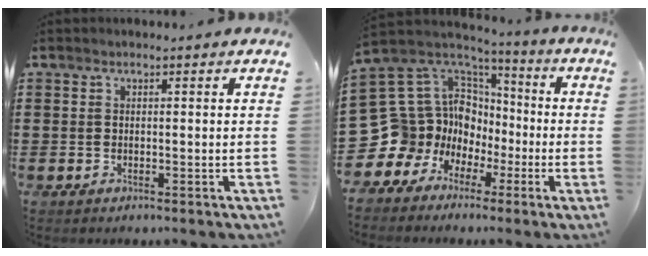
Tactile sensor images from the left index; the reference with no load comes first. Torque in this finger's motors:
{"motor_torque": [0.30, 0.55, 0.16, -0.01]}